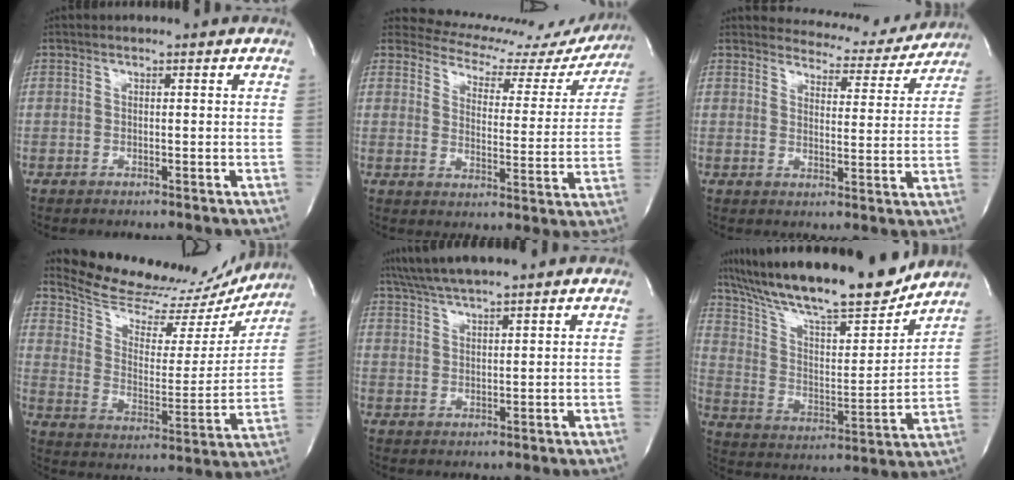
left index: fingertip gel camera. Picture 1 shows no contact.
{"total": 16.9, "force": [15.3, 6.4, 3.3], "torque": [-0.023, -0.027, 0.164]}
{"total": 10.4, "force": [10.0, 2.8, 0.4], "torque": [0.010, -0.017, 0.111]}
{"total": 22.0, "force": [21.0, 5.1, 4.5], "torque": [-0.066, -0.038, 0.292]}
{"total": 6.1, "force": [5.1, -0.6, 3.2], "torque": [-0.065, 0.022, 0.096]}
{"total": 22.8, "force": [19.6, 2.7, 11.2], "torque": [-0.202, -0.001, 0.316]}